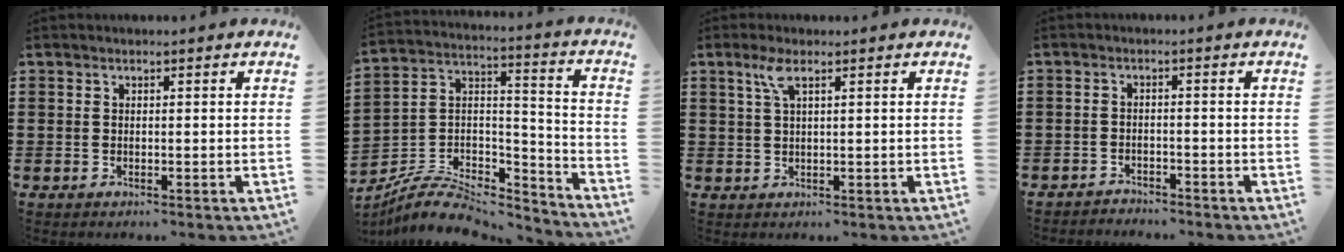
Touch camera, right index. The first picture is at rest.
{"total": 7.7, "force": [-6.3, 3.0, 3.3], "torque": [-0.075, 0.006, -0.126]}
{"total": 3.2, "force": [1.6, 0.7, 2.6], "torque": [-0.057, 0.006, 0.027]}
{"total": 1.9, "force": [-1.8, 0.4, -0.1], "torque": [-0.005, 0.002, -0.042]}